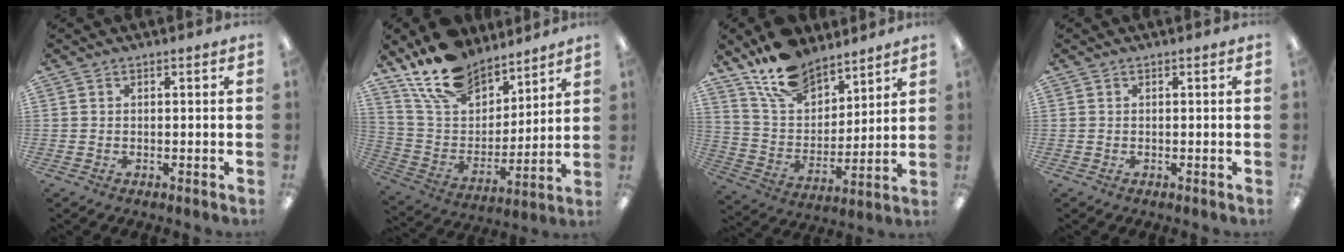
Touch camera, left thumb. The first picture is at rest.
{"total": 17.5, "force": [14.2, 8.4, 5.9], "torque": [-0.135, -0.089, 0.266]}
{"total": 13.9, "force": [11.6, 6.4, 4.0], "torque": [-0.087, -0.078, 0.222]}
{"total": 0.0}